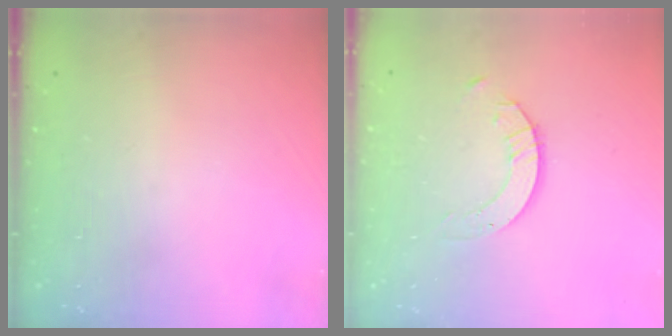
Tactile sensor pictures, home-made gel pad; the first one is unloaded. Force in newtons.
{"total": 2.7, "press": 2.7, "slide": 0.2}